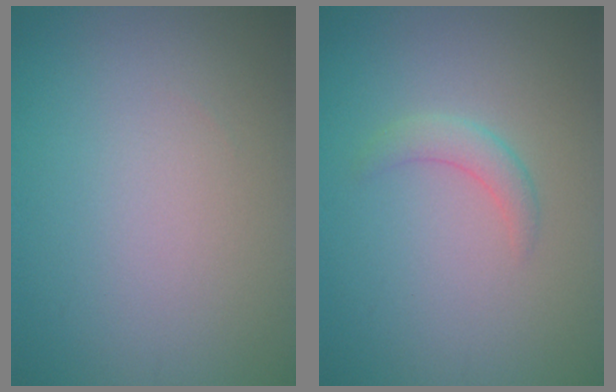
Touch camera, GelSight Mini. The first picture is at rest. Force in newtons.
{"total": 1.8, "press": 1.8, "slide": 0.0}